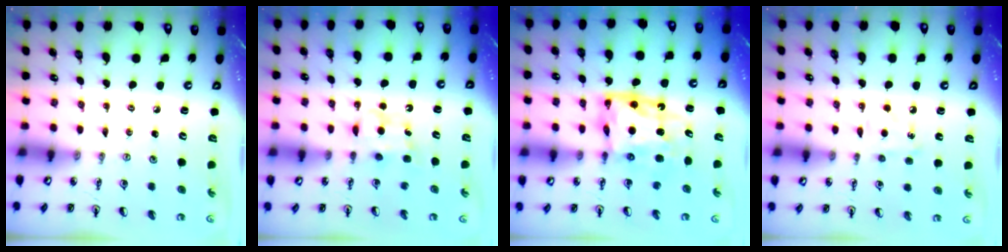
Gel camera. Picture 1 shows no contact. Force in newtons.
{"total": 5.8, "press": 5.7, "slide": 0.7}
{"total": 10.6, "press": 10.5, "slide": 1.3}
{"total": 6.4, "press": 6.3, "slide": 0.9}